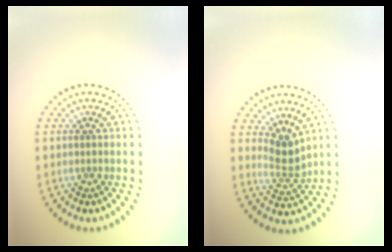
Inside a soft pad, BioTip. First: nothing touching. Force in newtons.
{"total": 2.5, "press": 1.8, "slide": 1.6}